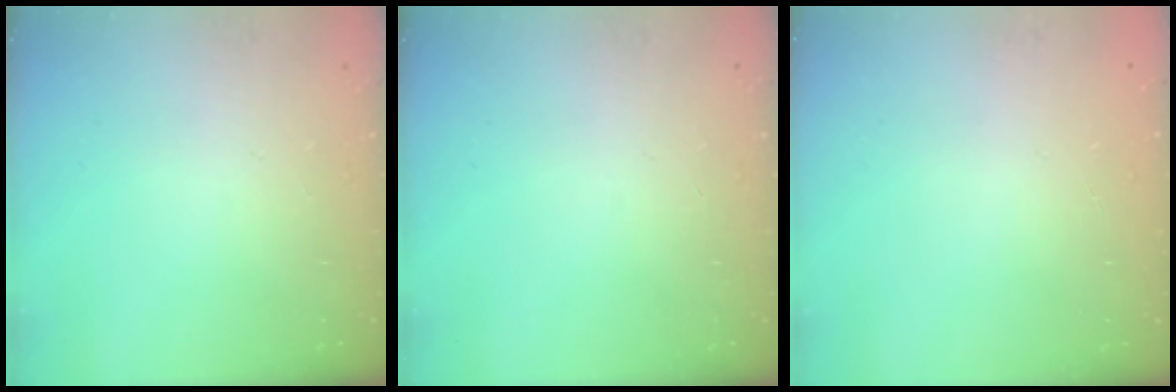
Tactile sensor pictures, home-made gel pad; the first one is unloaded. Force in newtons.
{"total": 0.0}
{"total": 0.0}